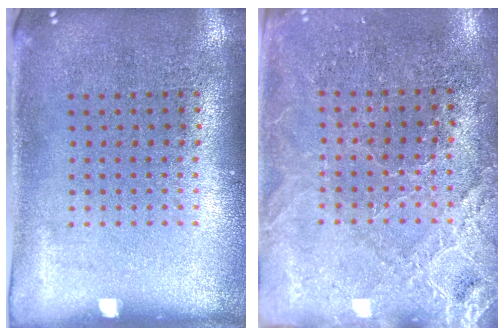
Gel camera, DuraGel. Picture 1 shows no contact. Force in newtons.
{"total": 2.8, "press": 2.8, "slide": 0.3}